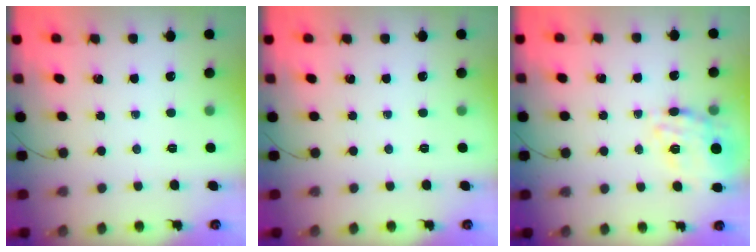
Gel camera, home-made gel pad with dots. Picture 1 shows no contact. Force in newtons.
{"total": 0.0}
{"total": 15.9, "press": 15.5, "slide": 3.3}